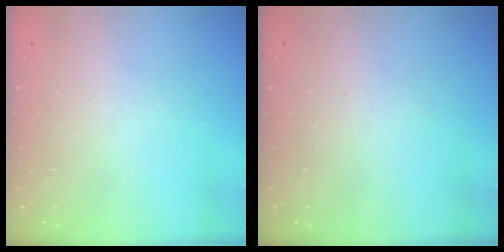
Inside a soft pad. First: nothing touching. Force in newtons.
{"total": 0.0}